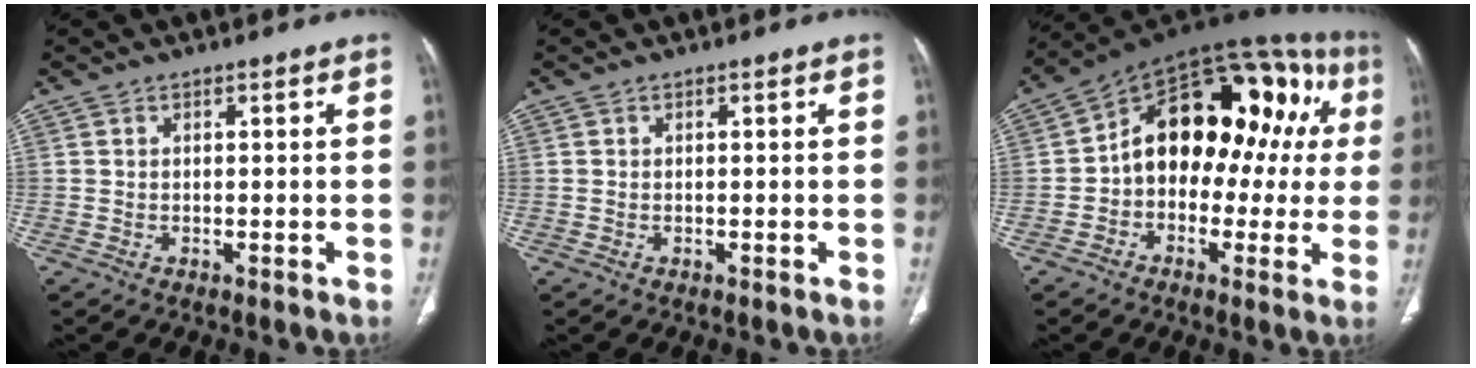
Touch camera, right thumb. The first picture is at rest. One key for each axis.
{"total": 0.0}
{"total": 22.1, "fx": 1.7, "fy": 14.2, "fz": 16.8, "tx": -0.188, "ty": 0.060, "tz": 0.016}